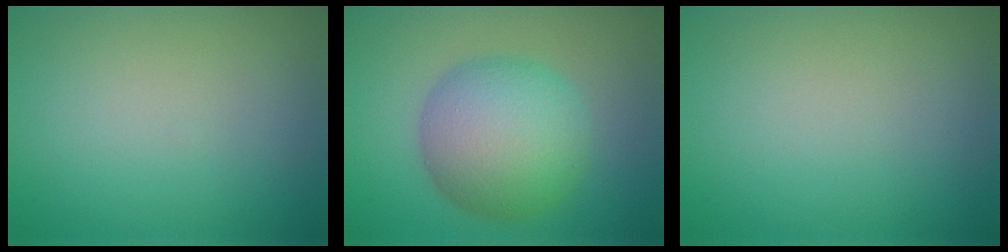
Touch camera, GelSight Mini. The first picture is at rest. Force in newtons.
{"total": 8.7, "press": 8.7, "slide": 0.1}
{"total": 0.0}